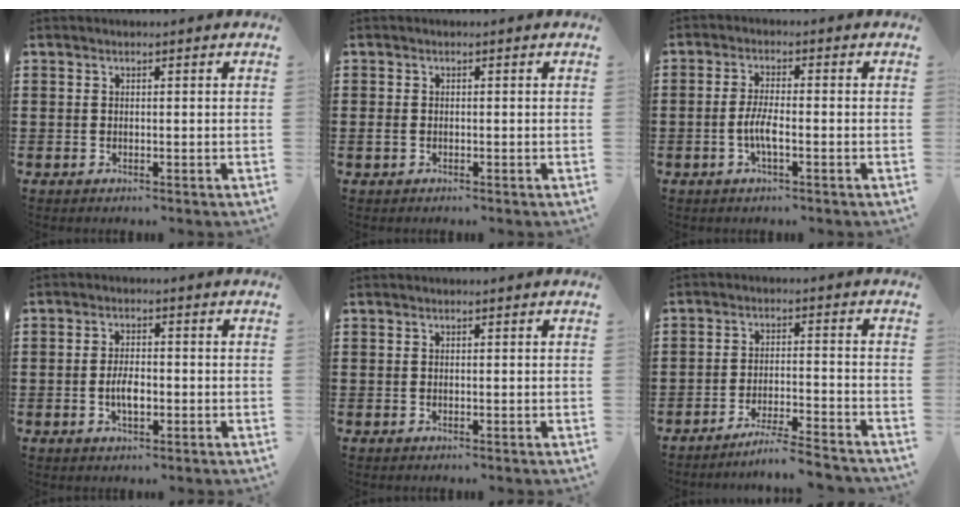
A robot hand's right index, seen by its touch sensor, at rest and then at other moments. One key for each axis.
{"total": 1.0, "fx": -0.2, "fy": 0.8, "fz": 0.6, "tx": -0.019, "ty": 0.002, "tz": -0.007}
{"total": 4.0, "fx": -1.4, "fy": 0.6, "fz": 3.7, "tx": -0.087, "ty": -0.009, "tz": -0.030}
{"total": 3.8, "fx": -0.9, "fy": 1.5, "fz": 3.4, "tx": -0.071, "ty": -0.004, "tz": -0.016}
{"total": 0.0}
{"total": 5.1, "fx": -4.7, "fy": -0.7, "fz": 1.7, "tx": -0.037, "ty": -0.015, "tz": -0.094}